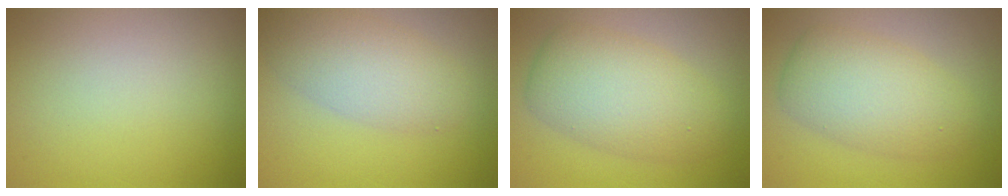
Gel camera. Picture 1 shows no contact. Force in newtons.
{"total": 4.5, "press": 4.5, "slide": 0.4}
{"total": 6.1, "press": 6.1, "slide": 0.2}
{"total": 5.4, "press": 5.4, "slide": 0.1}